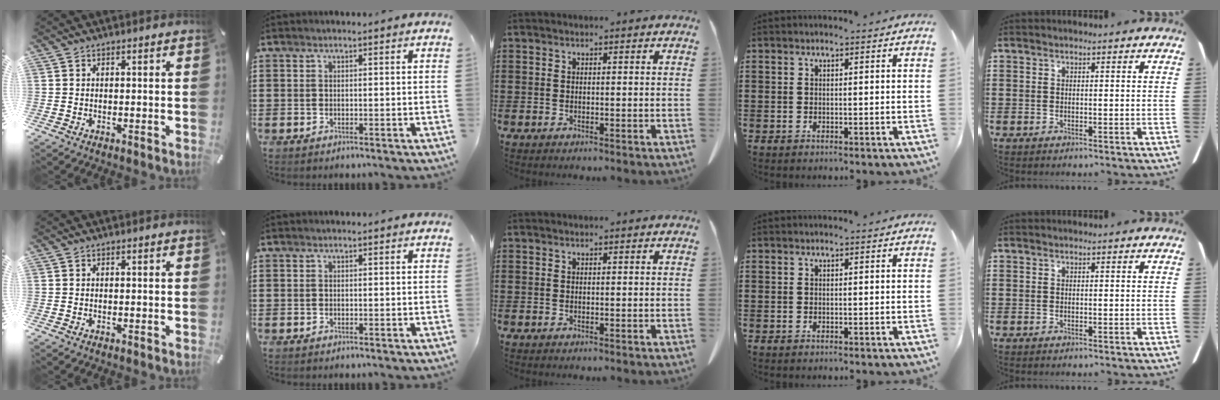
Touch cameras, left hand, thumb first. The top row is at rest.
{}